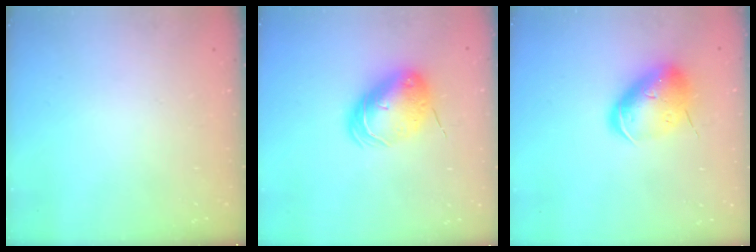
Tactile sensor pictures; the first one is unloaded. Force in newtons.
{"total": 9.0, "press": 8.9, "slide": 1.7}
{"total": 12.4, "press": 12.2, "slide": 2.2}